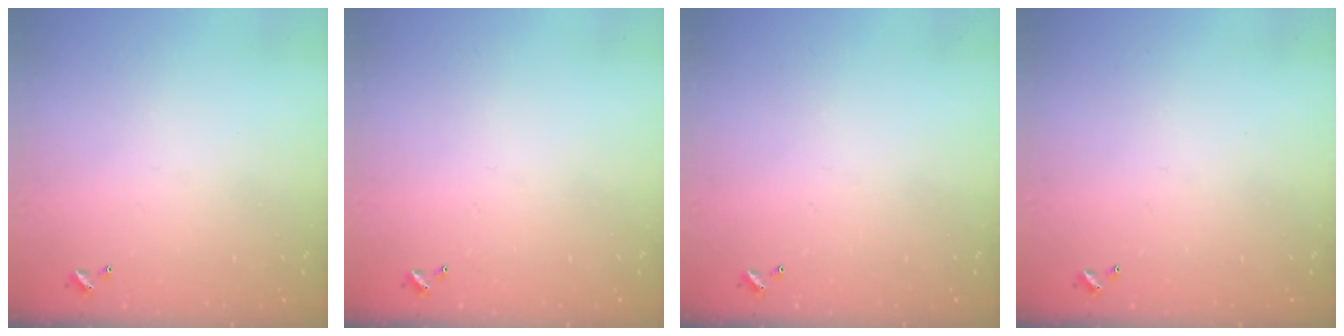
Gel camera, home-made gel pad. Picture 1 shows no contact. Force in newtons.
{"total": 0.0}
{"total": 0.0}
{"total": 0.0}